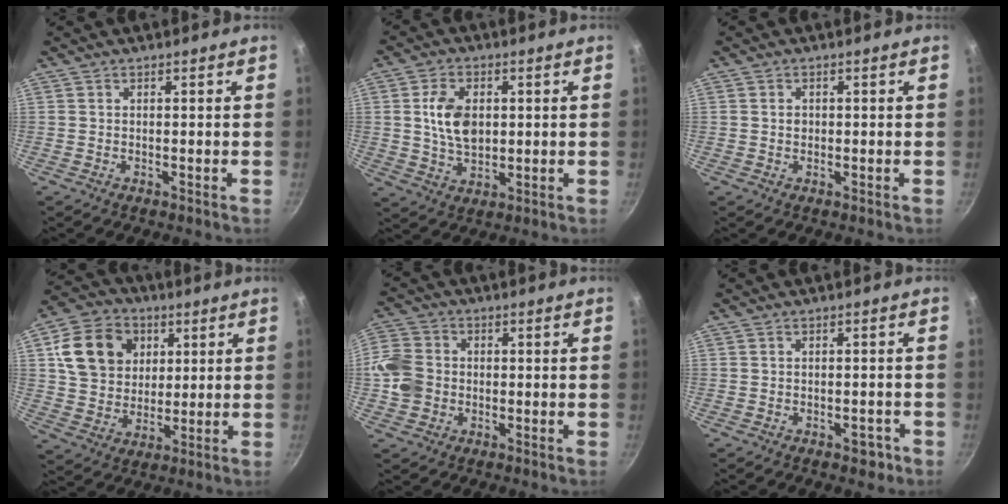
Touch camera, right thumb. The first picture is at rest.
{"total": 8.8, "force": [1.3, 5.6, 6.6], "torque": [-0.112, -0.008, 0.030]}
{"total": 1.0, "force": [0.0, 0.8, 0.5], "torque": [-0.007, 0.001, 0.001]}
{"total": 14.9, "force": [4.2, 12.3, 7.3], "torque": [-0.109, 0.001, 0.075]}
{"total": 8.6, "force": [-1.0, 7.2, 4.6], "torque": [-0.092, 0.018, -0.026]}
{"total": 2.6, "force": [-1.6, 1.4, 1.5], "torque": [-0.009, 0.011, -0.017]}